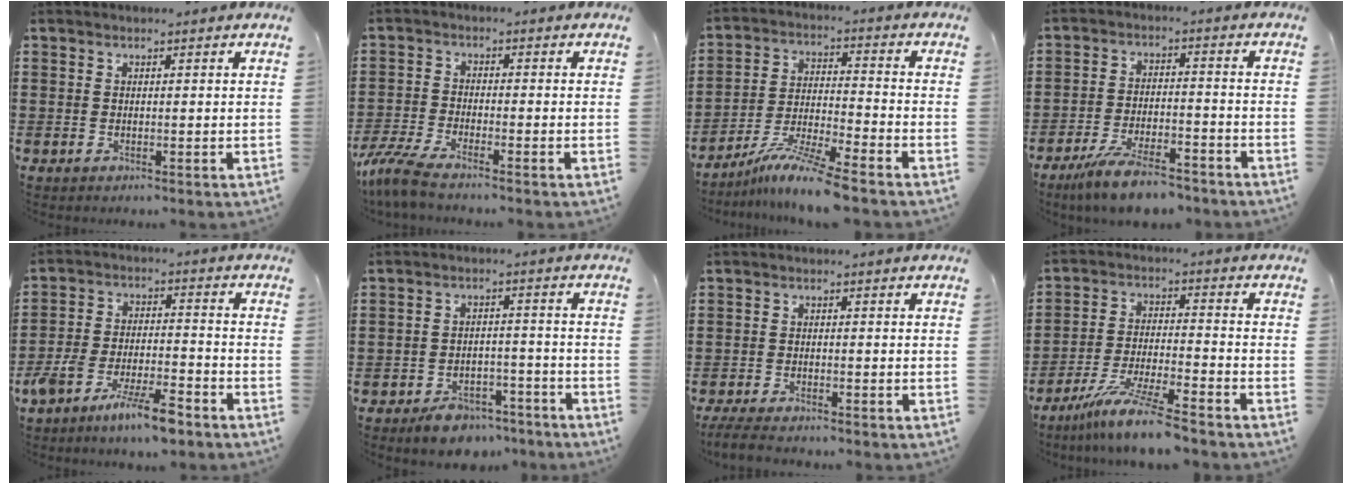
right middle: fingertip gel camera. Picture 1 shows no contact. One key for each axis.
{"total": 4.7, "fx": -4.2, "fy": 0.2, "fz": 2.0, "tx": -0.070, "ty": -0.020, "tz": -0.090}
{"total": 8.5, "fx": -7.3, "fy": -0.2, "fz": 4.3, "tx": -0.082, "ty": -0.007, "tz": -0.140}
{"total": 7.5, "fx": -6.4, "fy": 1.2, "fz": 3.7, "tx": -0.080, "ty": 0.000, "tz": -0.122}
{"total": 8.6, "fx": -6.8, "fy": 1.8, "fz": 5.1, "tx": -0.109, "ty": 0.004, "tz": -0.128}
{"total": 4.6, "fx": -4.3, "fy": 1.4, "fz": 1.0, "tx": -0.016, "ty": 0.014, "tz": -0.082}
{"total": 2.9, "fx": -2.8, "fy": 0.3, "fz": 0.9, "tx": -0.031, "ty": -0.007, "tz": -0.060}
{"total": 9.1, "fx": -7.8, "fy": -0.3, "fz": 4.8, "tx": -0.101, "ty": -0.010, "tz": -0.152}